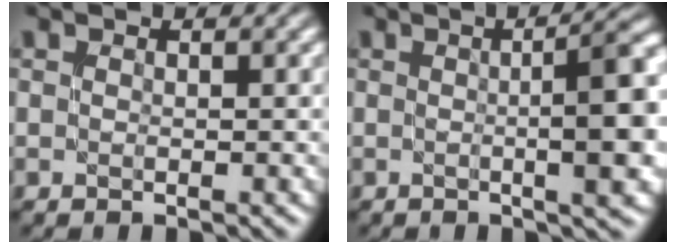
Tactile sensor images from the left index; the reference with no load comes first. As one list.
[{"total": 9.0, "force": [0.4, 2.4, 8.7], "torque": [-0.084, 0.011, 0.005]}]